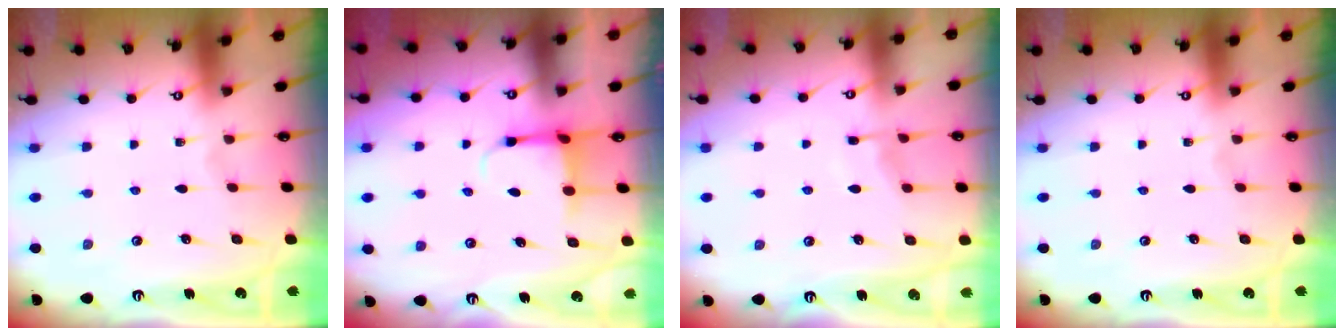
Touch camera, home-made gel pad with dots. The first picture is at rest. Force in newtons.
{"total": 3.8, "press": 3.6, "slide": 1.3}
{"total": 5.7, "press": 5.7, "slide": 0.6}
{"total": 0.0}